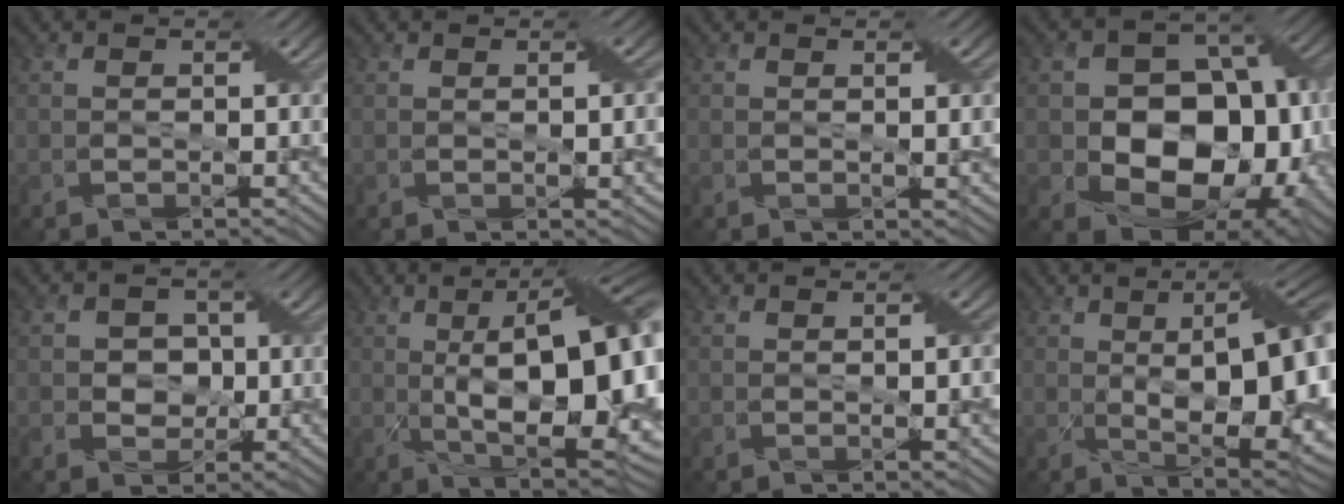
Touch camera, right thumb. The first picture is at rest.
{"total": 2.9, "force": [0.5, 0.6, 2.8], "torque": [-0.044, 0.004, 0.011]}
{"total": 2.2, "force": [0.7, 0.4, 2.1], "torque": [-0.035, 0.001, 0.015]}
{"total": 15.3, "force": [-2.2, 11.1, 10.2], "torque": [-0.158, -0.019, -0.035]}
{"total": 3.7, "force": [0.1, 3.4, 1.5], "torque": [-0.025, 0.001, -0.014]}
{"total": 18.6, "force": [0.5, 6.6, 17.3], "torque": [-0.247, 0.020, 0.011]}
{"total": 2.4, "force": [0.4, 0.5, 2.3], "torque": [-0.038, 0.003, 0.009]}
{"total": 16.8, "force": [1.3, 6.4, 15.5], "torque": [-0.195, 0.015, 0.023]}